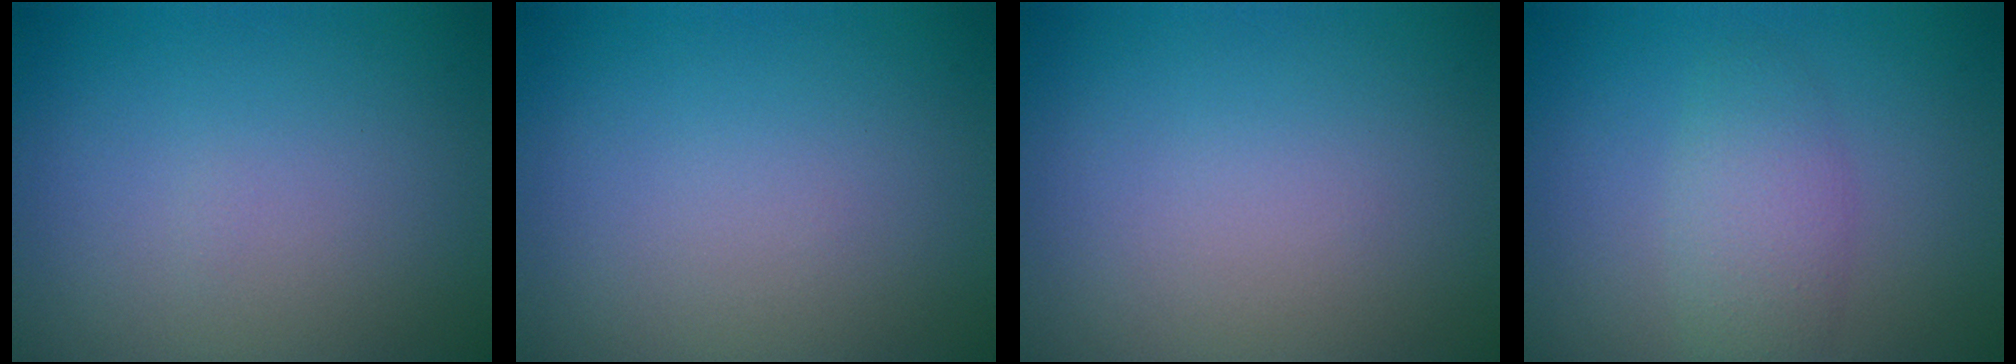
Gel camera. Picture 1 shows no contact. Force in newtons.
{"total": 0.0}
{"total": 0.0}
{"total": 2.9, "press": 2.9, "slide": 0.1}